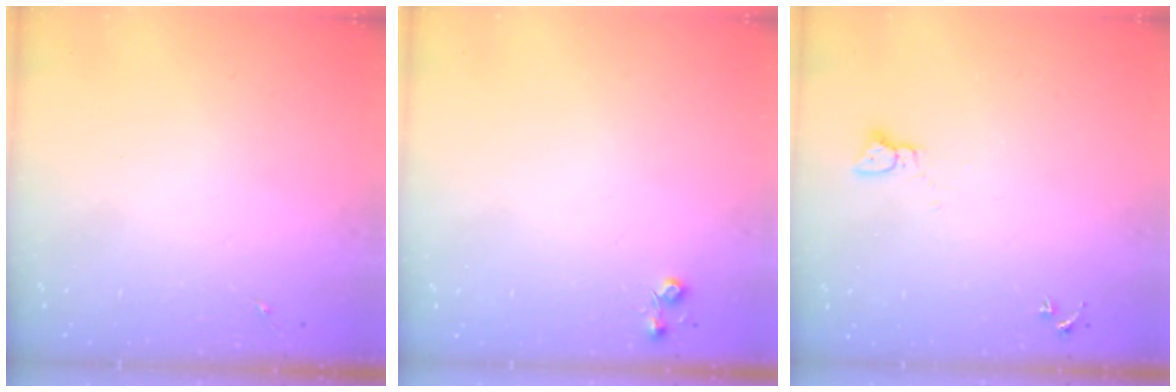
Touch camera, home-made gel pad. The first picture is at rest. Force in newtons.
{"total": 4.4, "press": 4.4, "slide": 0.7}
{"total": 2.3, "press": 2.3, "slide": 0.3}